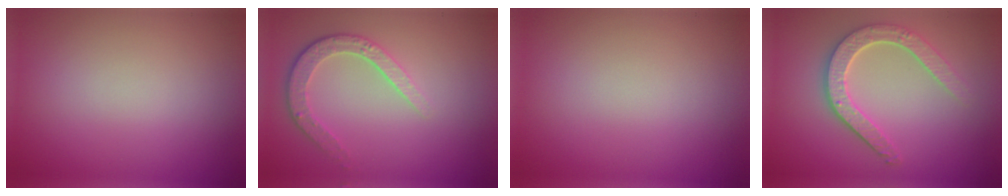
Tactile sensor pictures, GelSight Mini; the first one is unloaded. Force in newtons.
{"total": 3.4, "press": 2.7, "slide": 2.0}
{"total": 0.0}
{"total": 4.5, "press": 3.6, "slide": 2.7}